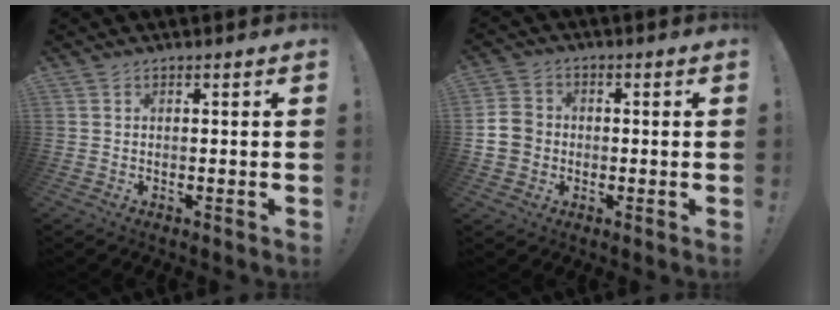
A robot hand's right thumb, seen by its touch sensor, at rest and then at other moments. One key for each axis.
{"total": 8.2, "fx": -0.6, "fy": 7.4, "fz": 3.5, "tx": -0.060, "ty": 0.016, "tz": -0.007}